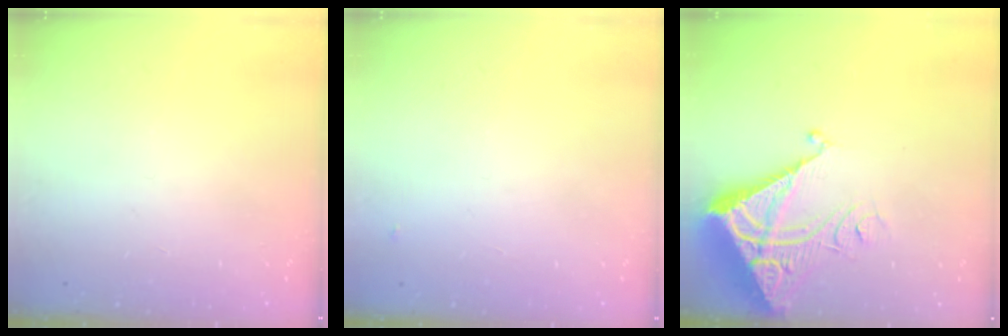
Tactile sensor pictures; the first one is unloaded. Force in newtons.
{"total": 2.8, "press": 2.8, "slide": 0.4}
{"total": 7.4, "press": 7.3, "slide": 0.8}